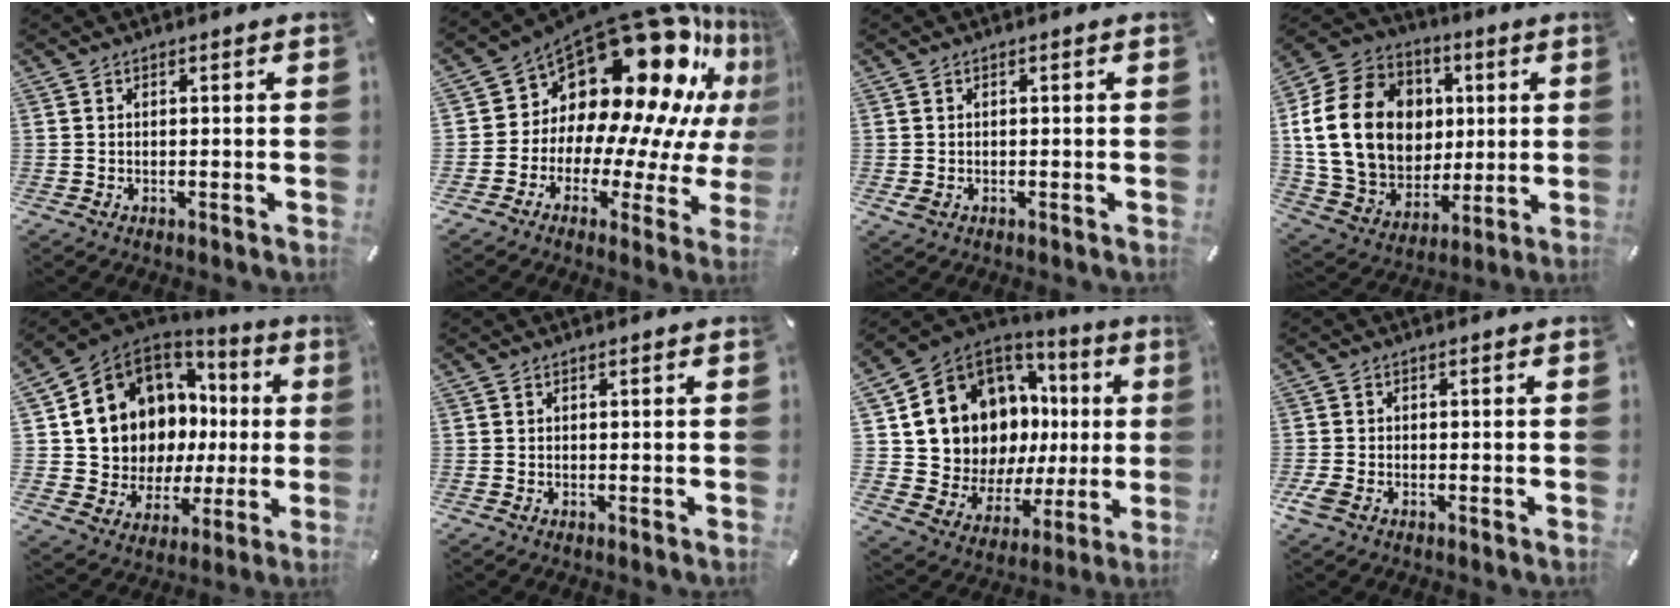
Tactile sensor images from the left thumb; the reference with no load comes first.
{"total": 23.5, "force": [13.8, 12.9, 14.0], "torque": [-0.192, -0.152, 0.254]}
{"total": 1.2, "force": [-0.2, 0.8, 0.9], "torque": [-0.015, 0.001, -0.003]}
{"total": 22.5, "force": [3.6, 18.2, 12.6], "torque": [-0.253, 0.004, 0.073]}
{"total": 11.0, "force": [4.3, 9.8, 2.7], "torque": [-0.064, -0.068, 0.100]}
{"total": 0.0}
{"total": 13.6, "force": [5.4, 11.0, 5.9], "torque": [-0.123, -0.075, 0.121]}
{"total": 2.6, "force": [-1.4, 1.4, 1.6], "torque": [-0.044, -0.004, -0.029]}